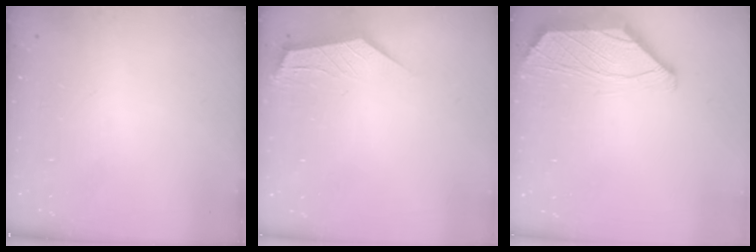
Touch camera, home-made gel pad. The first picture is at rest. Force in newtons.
{"total": 2.8, "press": 2.8, "slide": 0.4}
{"total": 2.1, "press": 2.0, "slide": 0.8}